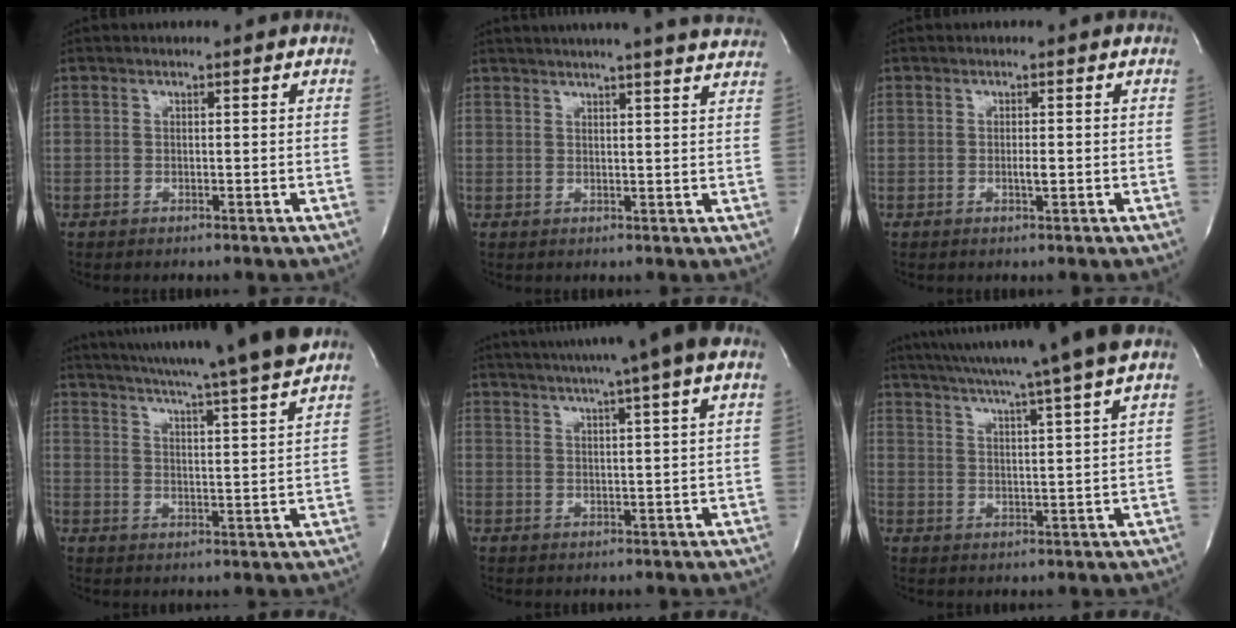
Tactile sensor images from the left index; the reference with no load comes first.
{"total": 19.1, "force": [17.3, 0.2, 8.1], "torque": [-0.130, -0.006, 0.209]}
{"total": 1.1, "force": [-0.3, 0.2, 1.0], "torque": [-0.019, -0.002, -0.005]}
{"total": 19.7, "force": [17.4, -1.6, 9.2], "torque": [-0.159, -0.035, 0.239]}
{"total": 14.9, "force": [11.5, -1.0, 9.5], "torque": [-0.161, 0.014, 0.148]}
{"total": 17.2, "force": [14.3, -2.0, 9.4], "torque": [-0.165, -0.014, 0.199]}